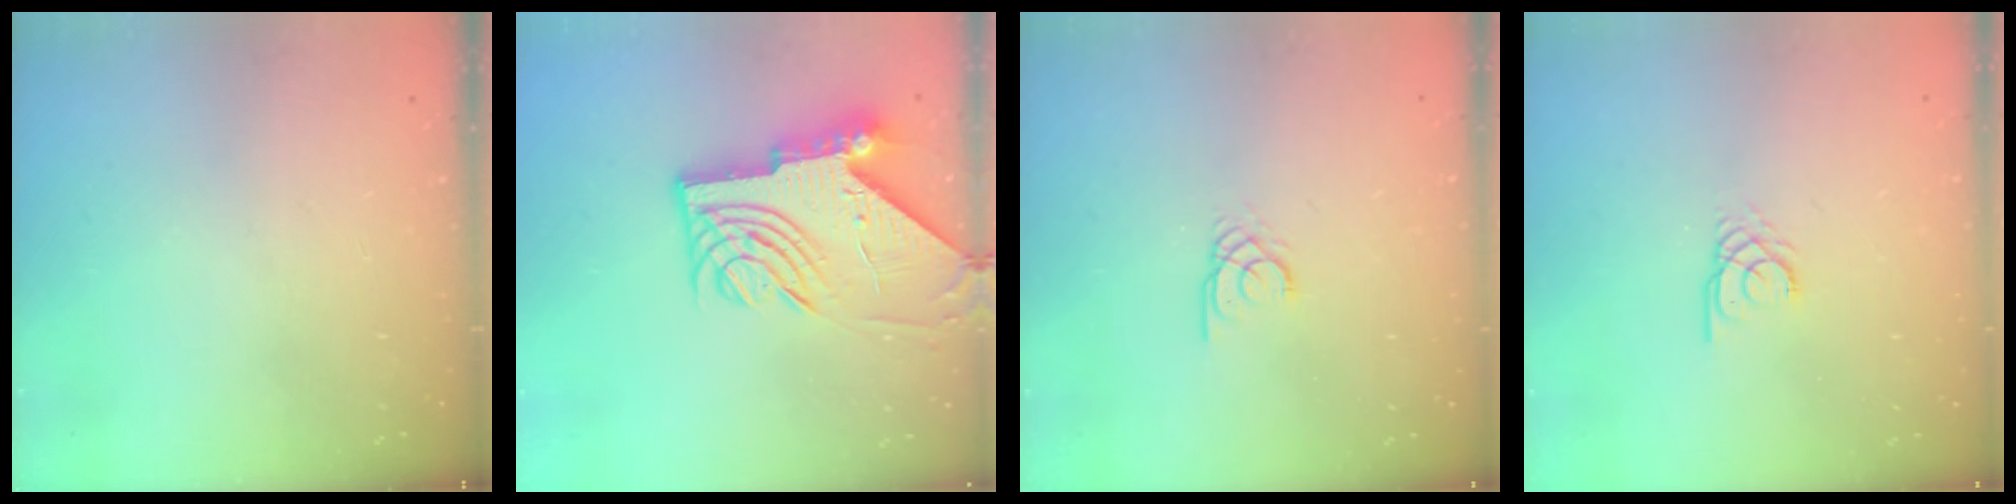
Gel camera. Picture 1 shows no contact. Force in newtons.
{"total": 11.4, "press": 11.3, "slide": 1.6}
{"total": 1.8, "press": 1.8, "slide": 0.2}
{"total": 2.4, "press": 2.4, "slide": 0.3}